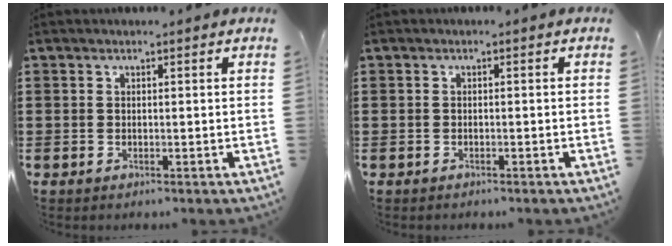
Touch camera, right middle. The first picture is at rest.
{"total": 0.5, "force": [-0.5, 0.2, 0.0], "torque": [-0.002, 0.002, -0.011]}